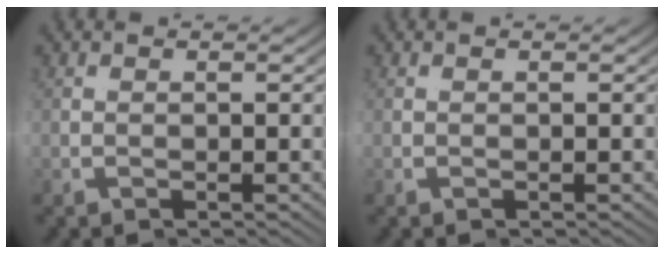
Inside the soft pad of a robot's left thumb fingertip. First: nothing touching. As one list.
[{"total": 0.0}]